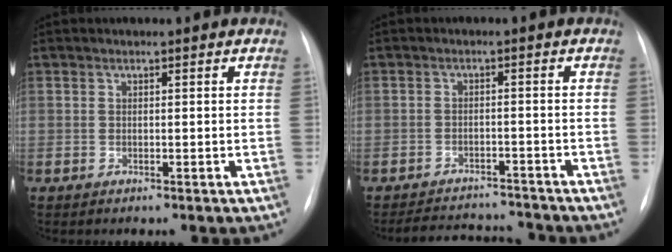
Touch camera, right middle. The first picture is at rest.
{"total": 8.1, "force": [-7.8, 1.7, 0.9], "torque": [-0.014, 0.007, -0.109]}